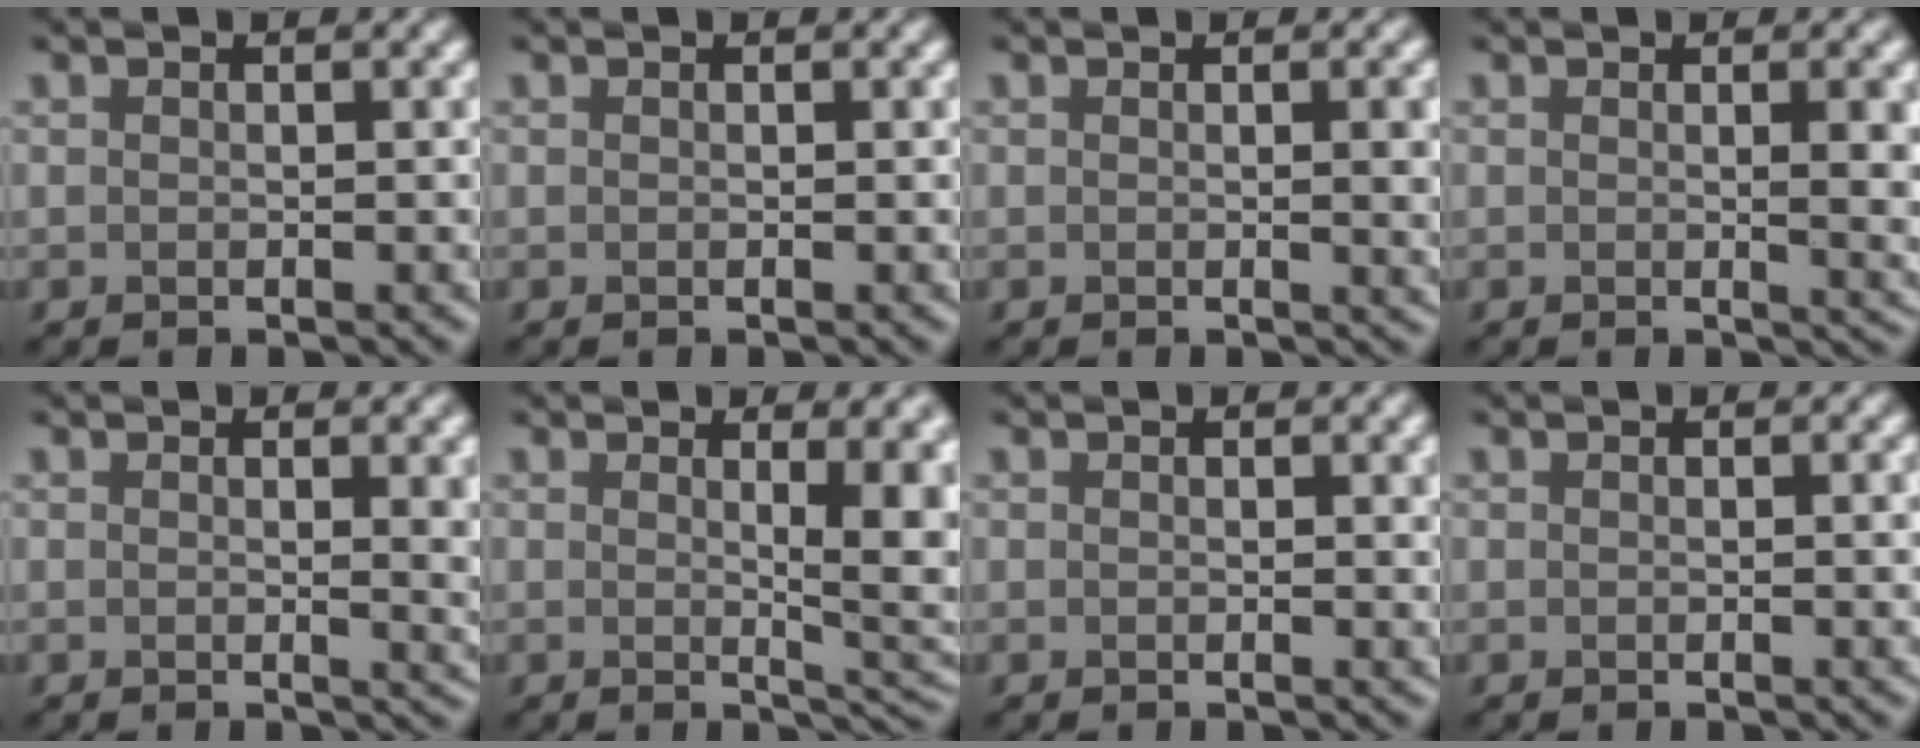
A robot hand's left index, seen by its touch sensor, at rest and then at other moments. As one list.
[{"total": 0.0}, {"total": 3.2, "force": [0.2, 0.9, 3.1], "torque": [-0.030, 0.002, 0.000]}, {"total": 4.6, "force": [0.3, 1.4, 4.4], "torque": [-0.045, -0.002, 0.006]}, {"total": 3.9, "force": [0.6, 1.3, 3.6], "torque": [-0.033, 0.000, 0.008]}, {"total": 6.9, "force": [1.1, 2.2, 6.5], "torque": [-0.059, -0.007, 0.020]}, {"total": 1.2, "force": [0.4, 0.2, 1.1], "torque": [-0.009, -0.001, 0.006]}, {"total": 1.2, "force": [0.1, 0.3, 1.2], "torque": [-0.010, 0.002, 0.000]}]